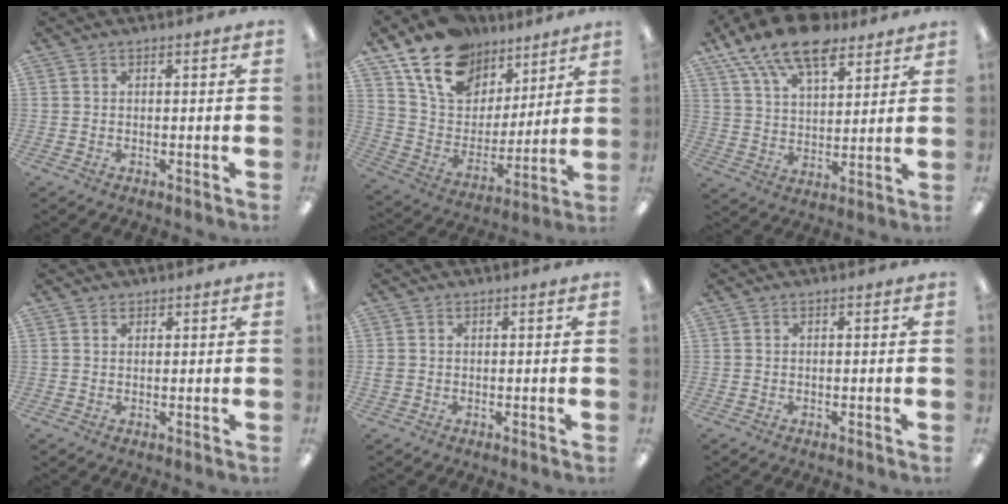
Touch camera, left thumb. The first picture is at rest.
{"total": 18.1, "force": [12.5, 11.3, 6.7], "torque": [-0.140, -0.065, 0.236]}
{"total": 16.1, "force": [11.2, 7.2, 9.0], "torque": [-0.169, -0.054, 0.201]}
{"total": 1.2, "force": [0.9, 0.7, 0.0], "torque": [0.008, -0.003, 0.017]}
{"total": 1.0, "force": [0.0, 0.9, 0.5], "torque": [-0.010, 0.002, 0.000]}
{"total": 0.0}